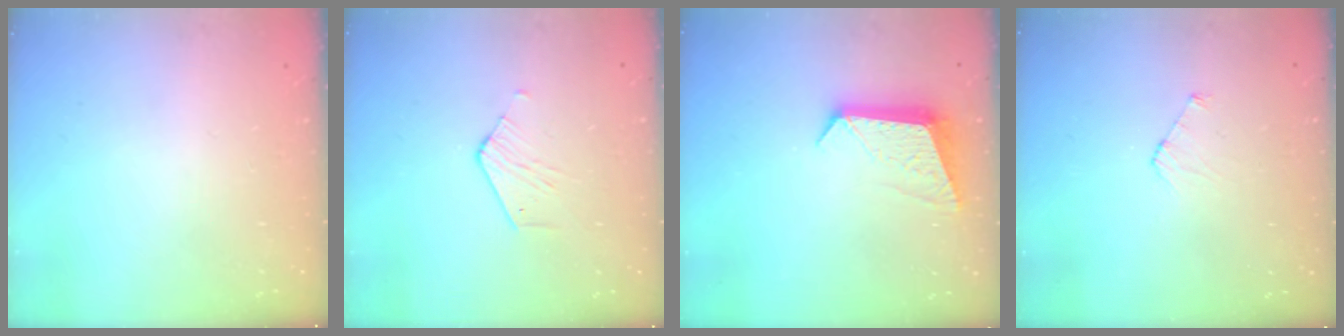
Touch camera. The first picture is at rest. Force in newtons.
{"total": 2.6, "press": 2.6, "slide": 0.2}
{"total": 9.9, "press": 9.9, "slide": 0.5}
{"total": 3.8, "press": 3.8, "slide": 0.3}